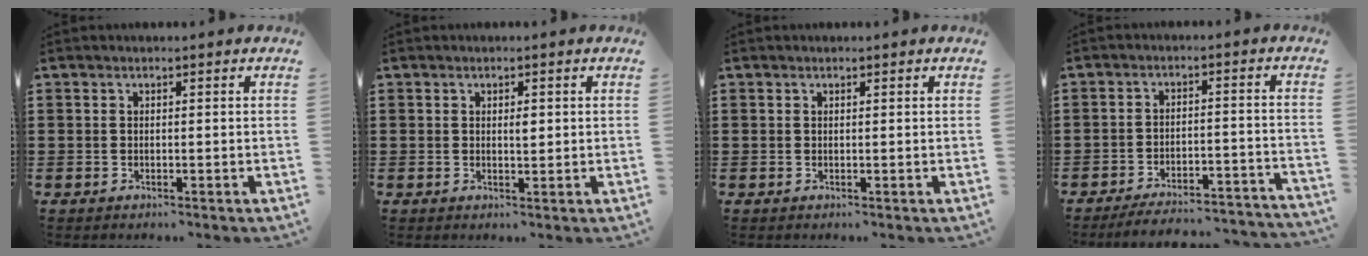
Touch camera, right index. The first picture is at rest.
{"total": 1.4, "force": [0.3, 0.5, 1.2], "torque": [-0.016, 0.002, 0.002]}
{"total": 0.0}
{"total": 4.9, "force": [-4.7, 0.2, 1.5], "torque": [-0.024, -0.006, -0.090]}